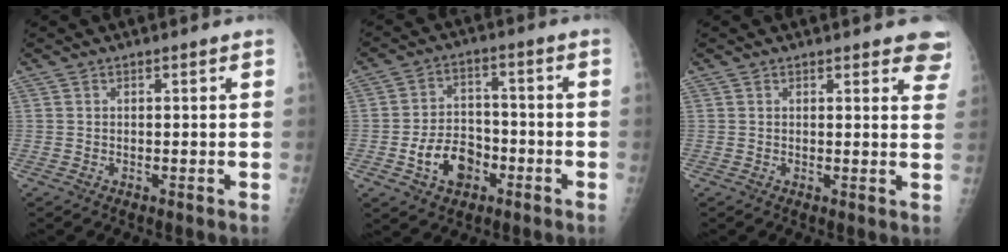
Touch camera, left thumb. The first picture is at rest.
{"total": 9.3, "force": [-3.8, 6.6, 5.4], "torque": [-0.069, 0.028, -0.062]}
{"total": 5.9, "force": [4.9, 2.0, 2.6], "torque": [0.007, -0.019, 0.038]}